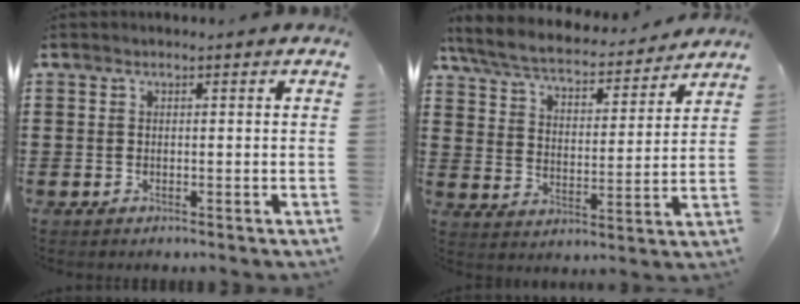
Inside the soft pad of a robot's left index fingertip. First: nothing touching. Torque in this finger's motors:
{"motor_torque": [0.66, -0.66, 0.46, 0.21]}